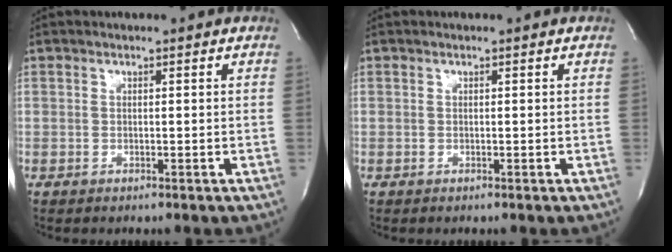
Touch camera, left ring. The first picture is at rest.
{"total": 0.0}